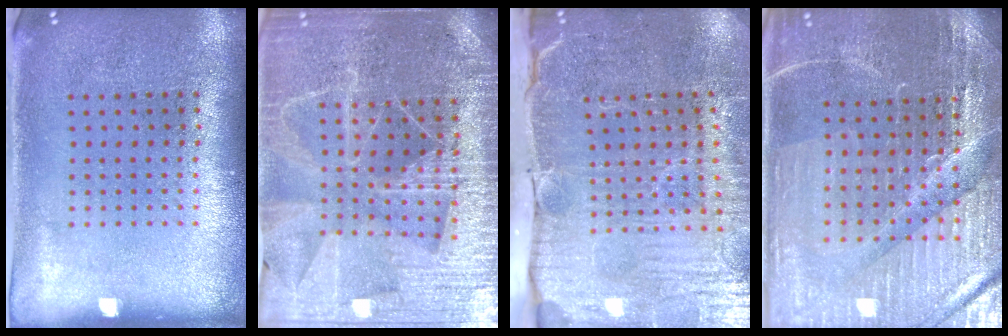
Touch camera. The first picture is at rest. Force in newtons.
{"total": 4.9, "press": 4.5, "slide": 2.0}
{"total": 4.3, "press": 4.0, "slide": 1.6}
{"total": 4.0, "press": 3.9, "slide": 0.8}